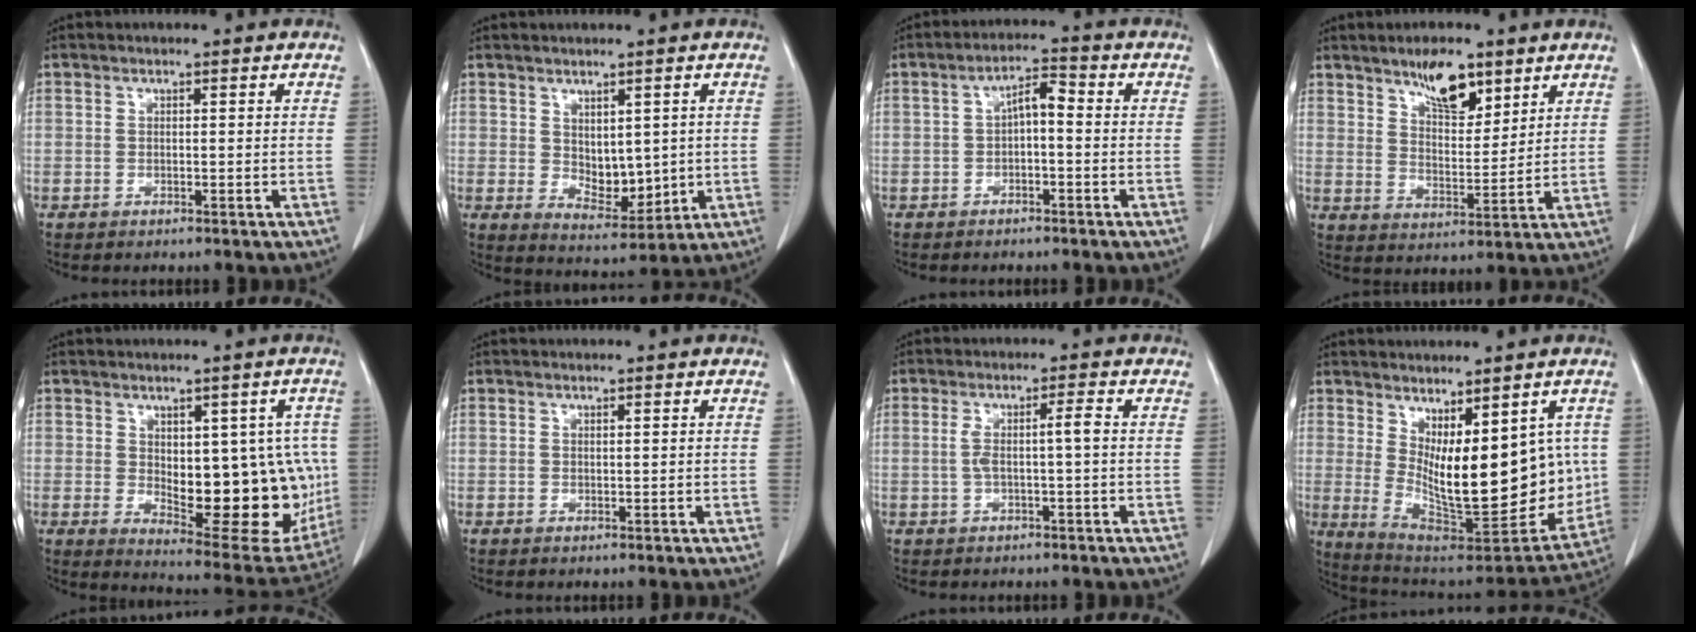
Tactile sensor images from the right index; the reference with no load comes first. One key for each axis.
{"total": 6.6, "fx": 0.5, "fy": 3.7, "fz": 5.5, "tx": -0.080, "ty": -0.006, "tz": 0.027}
{"total": 4.0, "fx": -0.2, "fy": 1.4, "fz": 3.7, "tx": -0.063, "ty": 0.022, "tz": -0.005}
{"total": 8.0, "fx": 5.5, "fy": 2.9, "fz": 5.1, "tx": -0.085, "ty": 0.000, "tz": 0.096}
{"total": 16.3, "fx": -0.5, "fy": 7.0, "fz": 14.7, "tx": -0.176, "ty": -0.002, "tz": 0.018}
{"total": 0.0}
{"total": 3.4, "fx": -0.2, "fy": -0.1, "fz": 3.4, "tx": -0.067, "ty": 0.012, "tz": 0.001}
{"total": 19.0, "fx": 1.8, "fy": 6.7, "fz": 17.7, "tx": -0.261, "ty": -0.037, "tz": 0.053}